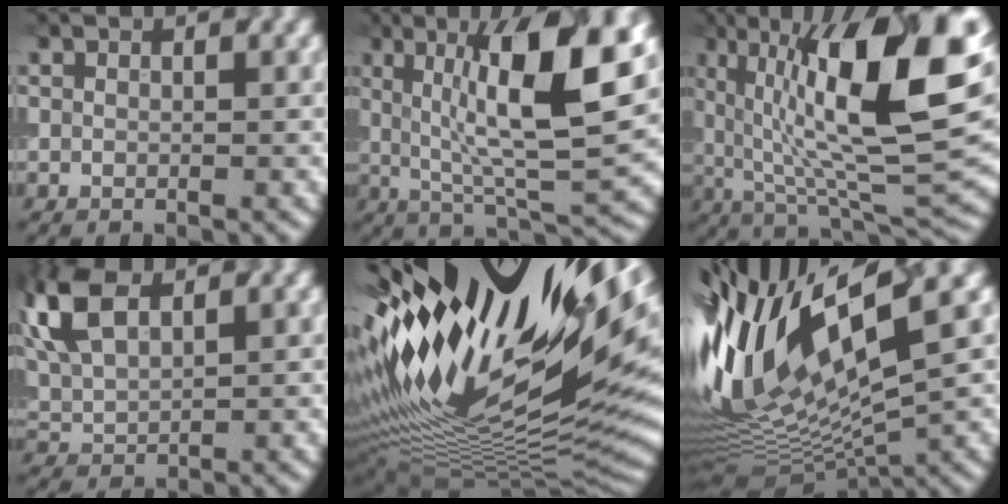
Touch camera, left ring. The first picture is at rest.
{"total": 10.8, "force": [2.5, 2.0, 10.3], "torque": [-0.158, 0.006, 0.054]}
{"total": 15.6, "force": [3.8, 4.3, 14.5], "torque": [-0.229, 0.007, 0.064]}
{"total": 8.5, "force": [3.8, 4.8, 6.0], "torque": [-0.157, 0.035, 0.069]}
{"total": 19.0, "force": [6.0, 6.4, 16.9], "torque": [-0.297, 0.000, 0.133]}
{"total": 14.8, "force": [3.7, 4.2, 13.7], "torque": [-0.293, 0.015, 0.082]}